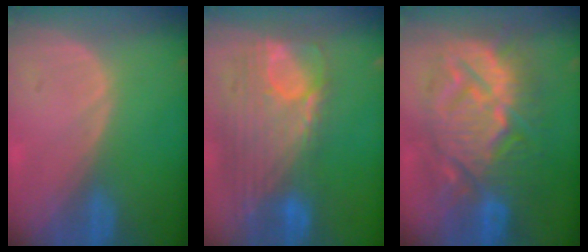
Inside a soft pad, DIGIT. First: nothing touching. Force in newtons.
{"total": 12.3, "press": 10.4, "slide": 6.5}
{"total": 13.7, "press": 13.6, "slide": 1.3}